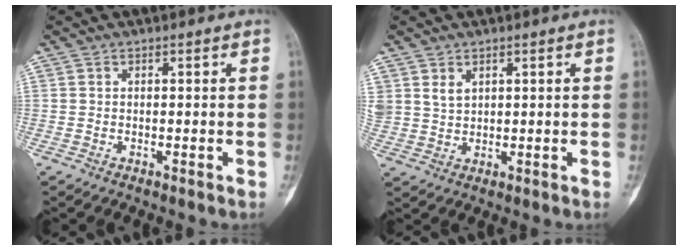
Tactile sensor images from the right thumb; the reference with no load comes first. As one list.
[{"total": 3.5, "force": [1.9, 2.4, 1.6], "torque": [-0.025, -0.011, 0.047]}]